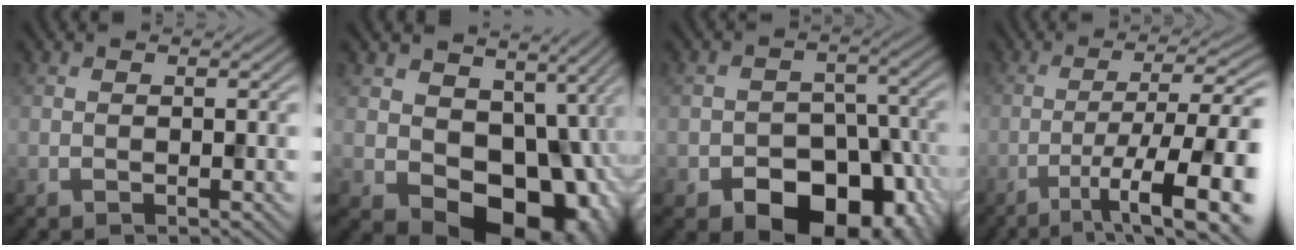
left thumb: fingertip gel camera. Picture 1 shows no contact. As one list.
[{"total": 14.3, "force": [-1.3, 11.0, 9.1], "torque": [-0.123, -0.038, 0.003]}, {"total": 12.8, "force": [-7.0, 8.4, 6.7], "torque": [-0.091, -0.019, -0.103]}, {"total": 11.9, "force": [-5.1, 3.0, 10.4], "torque": [-0.165, 0.003, -0.075]}]